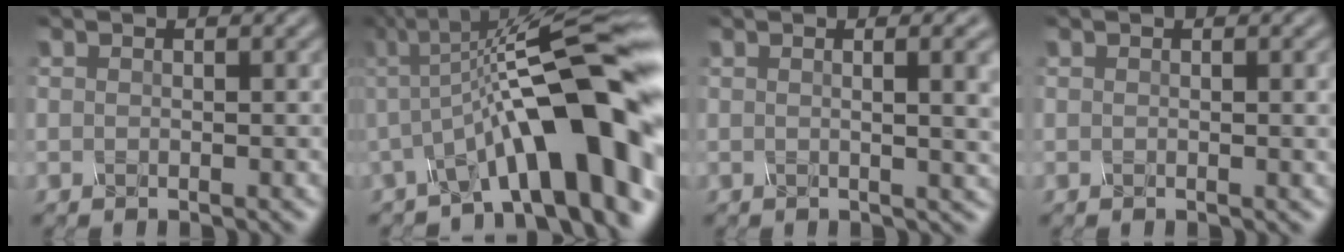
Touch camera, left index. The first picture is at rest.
{"total": 13.5, "force": [-2.7, 3.8, 12.7], "torque": [-0.169, 0.024, -0.050]}
{"total": 6.6, "force": [1.0, 2.7, 5.9], "torque": [-0.032, 0.027, -0.003]}
{"total": 1.3, "force": [0.1, 0.4, 1.2], "torque": [-0.011, 0.002, -0.002]}